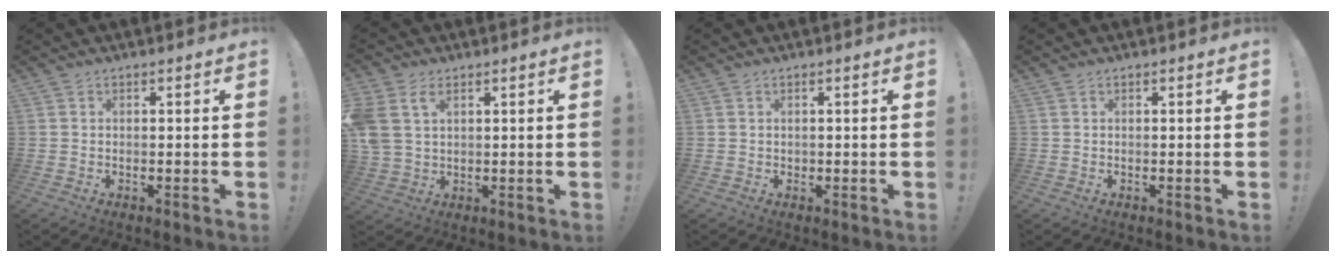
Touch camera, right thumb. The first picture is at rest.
{"total": 7.4, "force": [3.3, 4.9, 4.5], "torque": [-0.107, -0.007, 0.064]}
{"total": 0.5, "force": [0.1, 0.5, 0.0], "torque": [-0.003, 0.004, 0.002]}
{"total": 0.0}